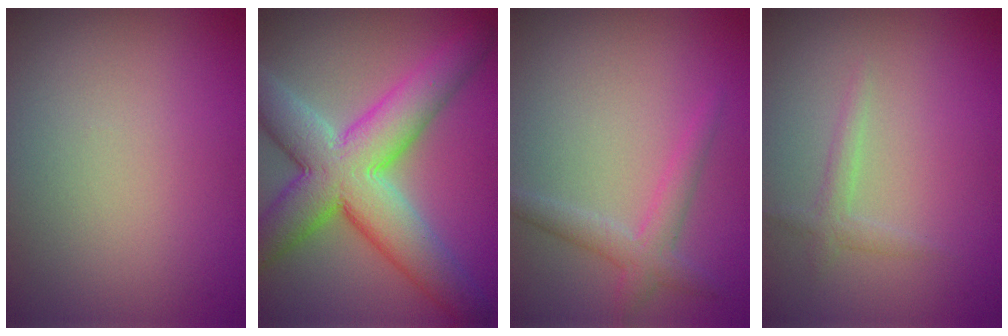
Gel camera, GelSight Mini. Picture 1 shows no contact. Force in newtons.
{"total": 10.7, "press": 10.7, "slide": 0.6}
{"total": 2.4, "press": 2.4, "slide": 0.1}
{"total": 1.3, "press": 1.3, "slide": 0.0}